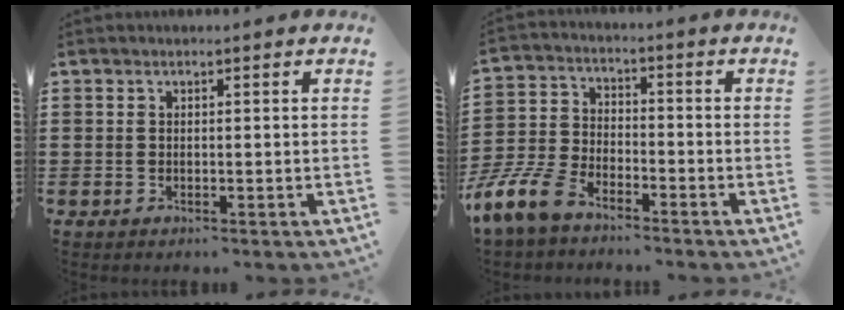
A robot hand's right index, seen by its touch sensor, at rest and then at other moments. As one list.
[{"total": 8.2, "force": [-6.6, 2.8, 4.0], "torque": [-0.116, 0.004, -0.137]}]